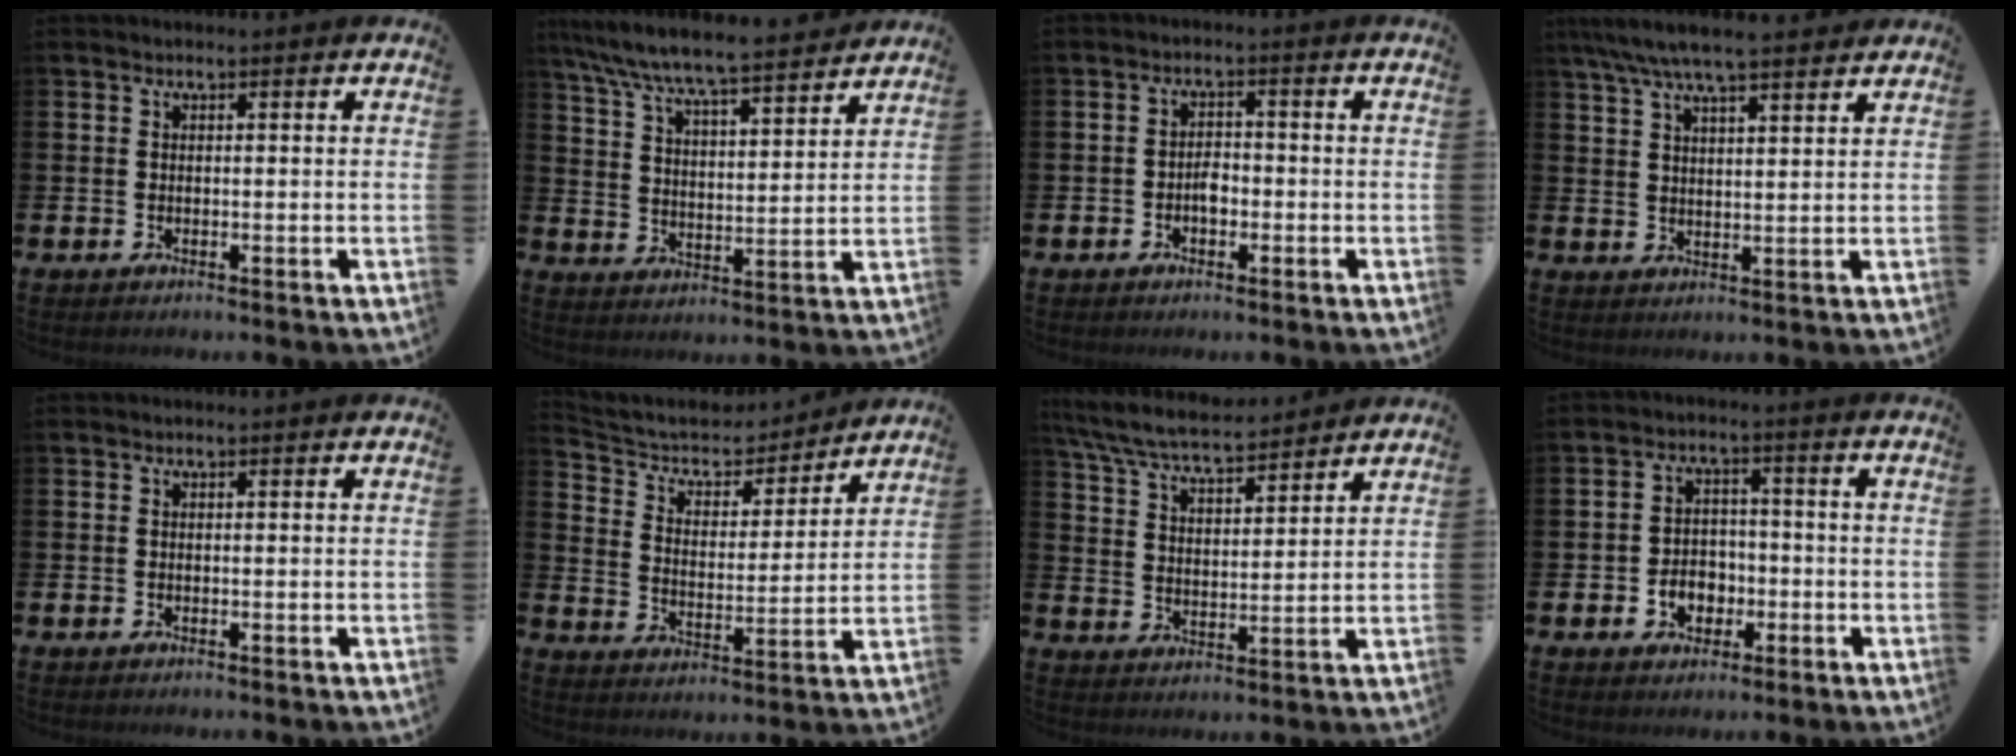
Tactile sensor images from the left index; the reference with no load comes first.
{"total": 7.6, "force": [7.2, 0.4, 2.3], "torque": [-0.075, -0.053, 0.124]}
{"total": 2.2, "force": [-0.8, 1.4, 1.4], "torque": [-0.020, 0.003, -0.019]}
{"total": 6.5, "force": [5.9, 0.8, 2.6], "torque": [-0.069, -0.016, 0.109]}
{"total": 0.0}
{"total": 6.5, "force": [6.0, 2.3, 1.2], "torque": [-0.051, -0.051, 0.097]}
{"total": 7.2, "force": [6.8, 0.9, 2.2], "torque": [-0.068, -0.040, 0.120]}
{"total": 4.1, "force": [-1.5, 3.3, 2.0], "torque": [-0.029, 0.001, -0.035]}